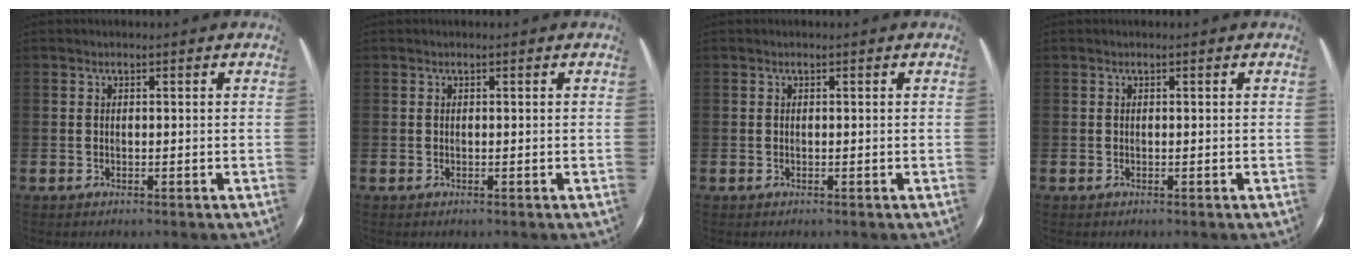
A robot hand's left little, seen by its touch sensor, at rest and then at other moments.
{"total": 0.0}
{"total": 0.0}
{"total": 0.0}